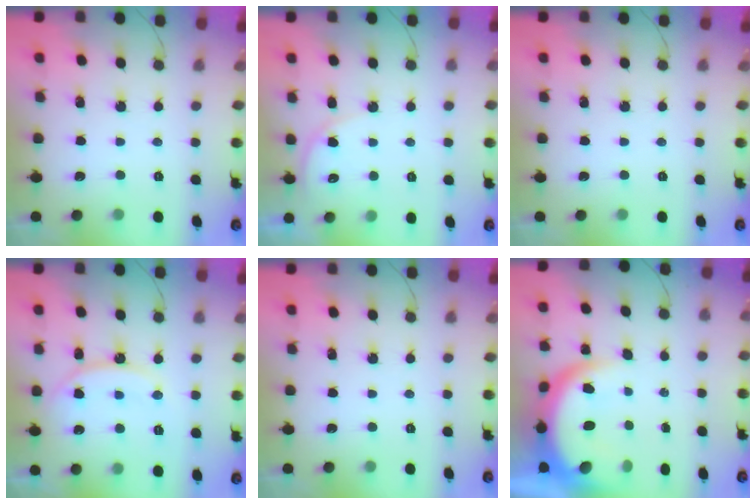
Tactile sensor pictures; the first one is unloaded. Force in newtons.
{"total": 4.9, "press": 4.9, "slide": 0.4}
{"total": 0.0}
{"total": 13.3, "press": 13.3, "slide": 1.1}
{"total": 0.0}
{"total": 9.1, "press": 9.1, "slide": 0.7}